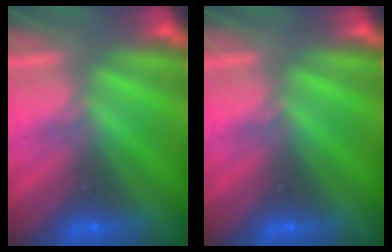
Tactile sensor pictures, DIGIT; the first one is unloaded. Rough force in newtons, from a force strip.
{"total": 0.0}